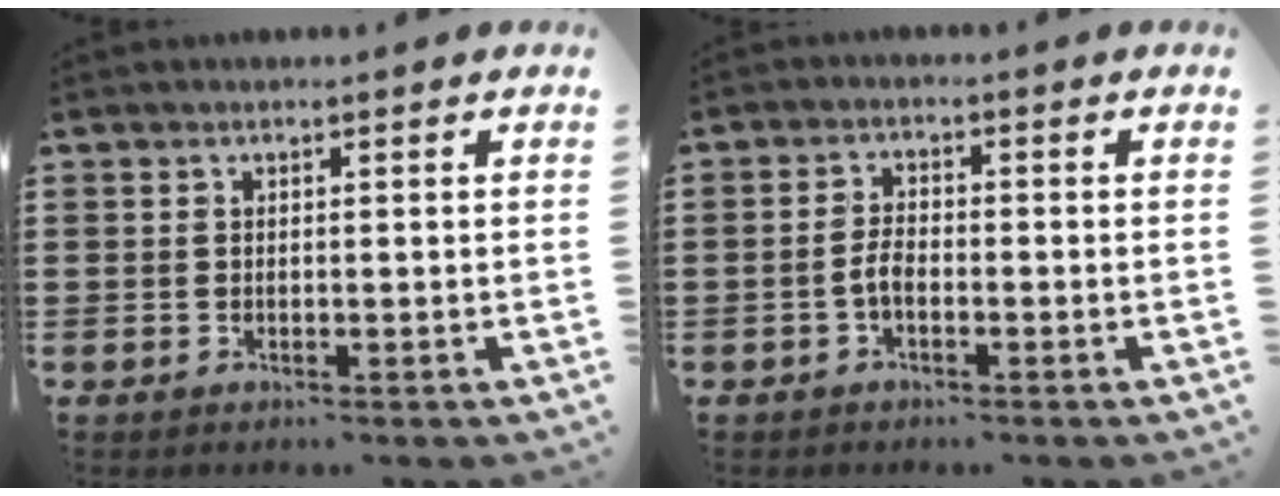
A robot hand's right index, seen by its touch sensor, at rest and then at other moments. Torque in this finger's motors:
{"motor_torque": [0.60, -0.53, 0.24, 0.10]}